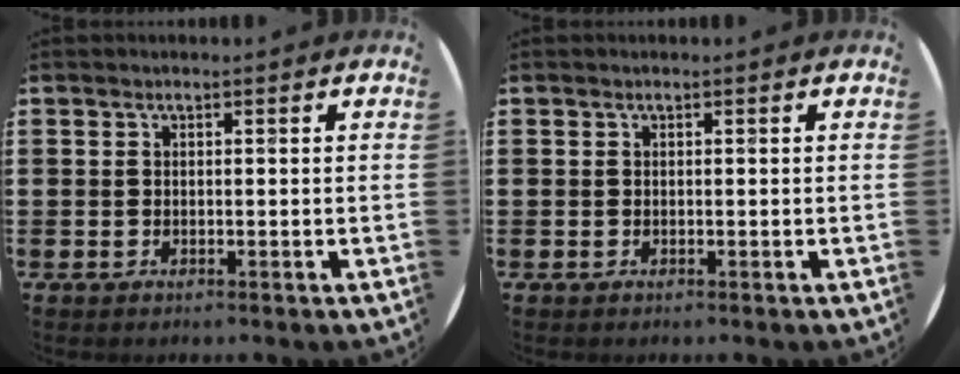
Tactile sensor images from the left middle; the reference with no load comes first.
{"total": 0.0}